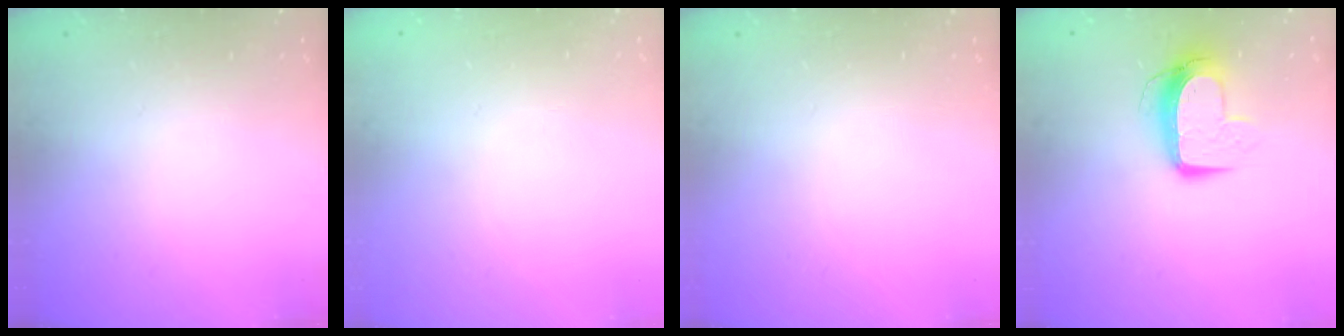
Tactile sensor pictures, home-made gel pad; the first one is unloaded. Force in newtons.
{"total": 0.0}
{"total": 0.0}
{"total": 10.2, "press": 10.2, "slide": 0.6}